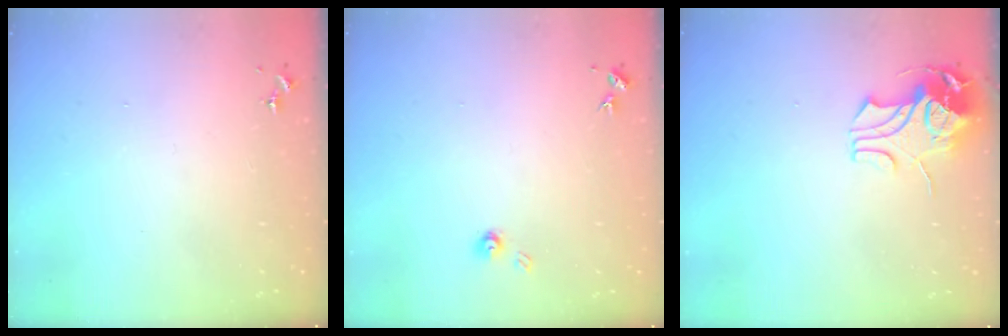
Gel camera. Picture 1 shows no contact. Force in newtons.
{"total": 3.9, "press": 3.8, "slide": 0.4}
{"total": 8.8, "press": 8.7, "slide": 1.0}